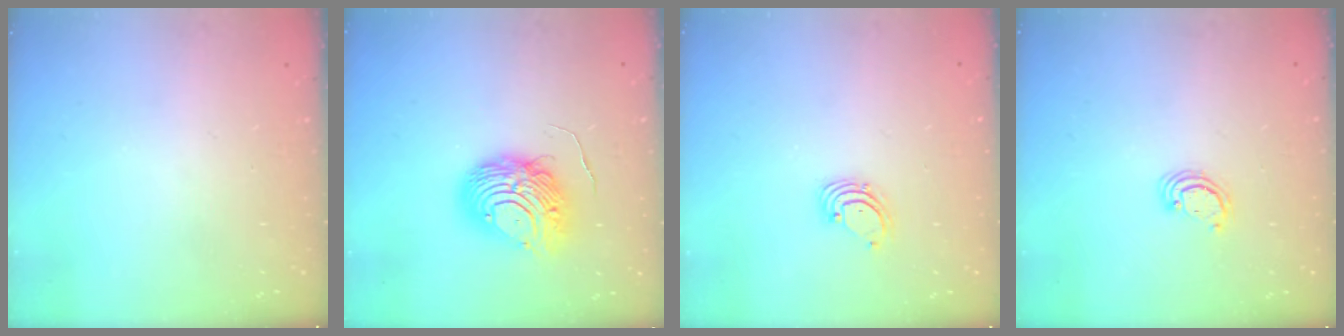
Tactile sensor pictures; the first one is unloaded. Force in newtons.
{"total": 10.2, "press": 10.2, "slide": 1.1}
{"total": 1.6, "press": 1.6, "slide": 0.1}
{"total": 2.6, "press": 2.5, "slide": 0.3}